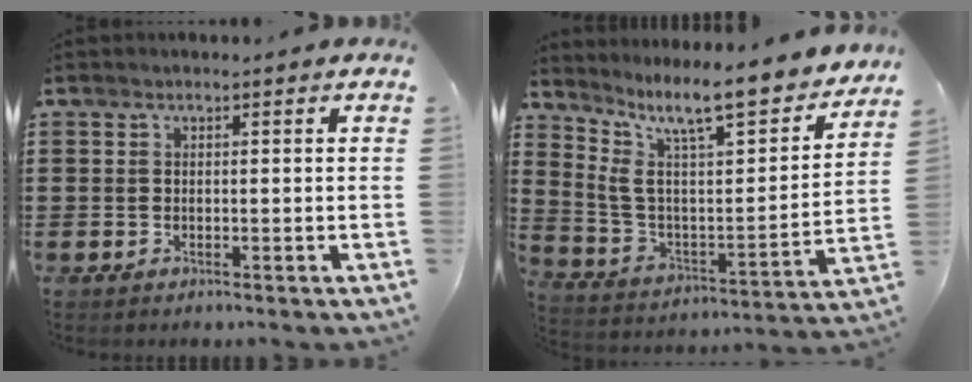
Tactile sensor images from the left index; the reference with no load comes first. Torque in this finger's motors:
{"motor_torque": [1.10, -1.04, 0.62, 0.21]}